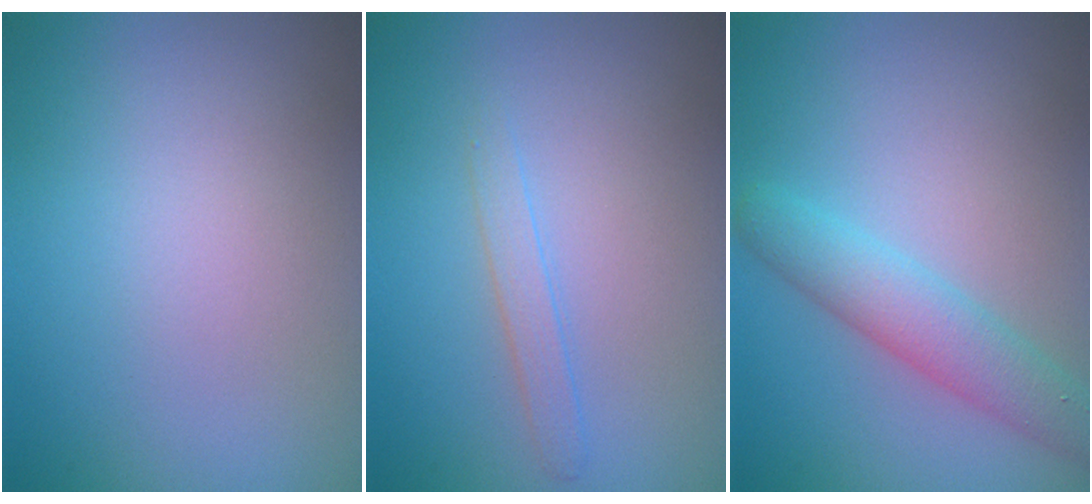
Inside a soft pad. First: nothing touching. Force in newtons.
{"total": 1.3, "press": 1.3, "slide": 0.1}
{"total": 4.0, "press": 4.0, "slide": 0.2}